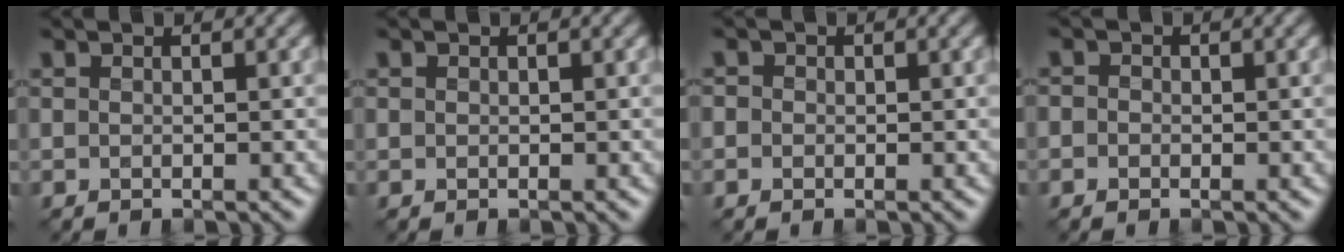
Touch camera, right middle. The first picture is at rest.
{"total": 0.0}
{"total": 1.1, "force": [0.1, 1.0, 0.3], "torque": [0.001, 0.004, -0.008]}
{"total": 1.0, "force": [-0.1, 0.9, 0.4], "torque": [0.001, 0.001, -0.011]}